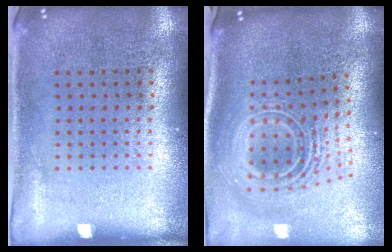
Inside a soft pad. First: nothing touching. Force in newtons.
{"total": 2.7, "press": 1.8, "slide": 2.0}